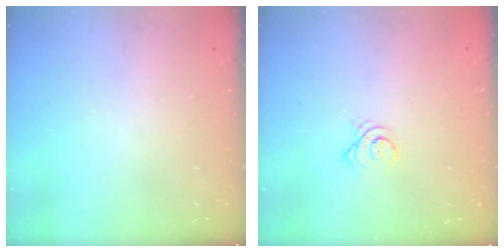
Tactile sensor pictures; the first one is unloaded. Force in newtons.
{"total": 3.1, "press": 3.1, "slide": 0.2}